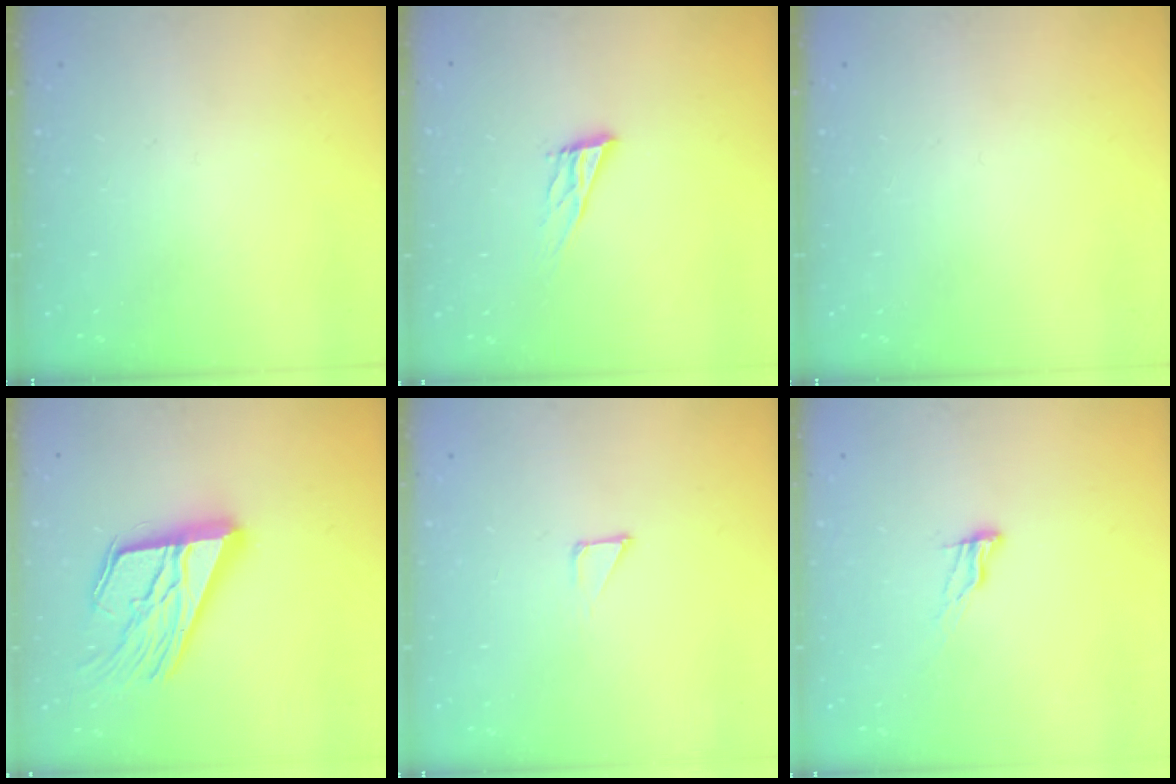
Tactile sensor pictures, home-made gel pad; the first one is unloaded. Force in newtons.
{"total": 9.3, "press": 9.0, "slide": 2.5}
{"total": 0.0}
{"total": 20.9, "press": 20.8, "slide": 2.2}
{"total": 1.3, "press": 1.3, "slide": 0.0}
{"total": 5.1, "press": 5.1, "slide": 0.5}